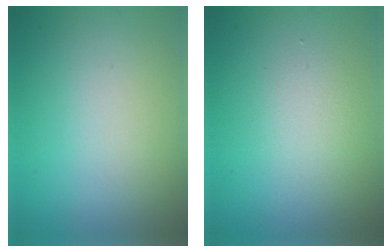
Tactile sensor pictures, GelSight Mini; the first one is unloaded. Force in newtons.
{"total": 1.6, "press": 1.6, "slide": 0.0}